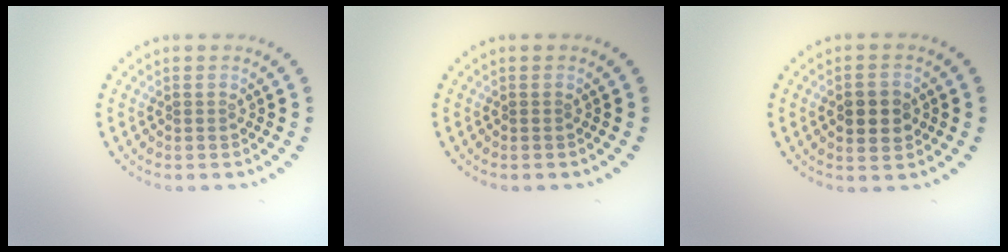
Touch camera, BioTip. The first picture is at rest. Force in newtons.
{"total": 0.0}
{"total": 3.0, "press": 3.0, "slide": 0.2}